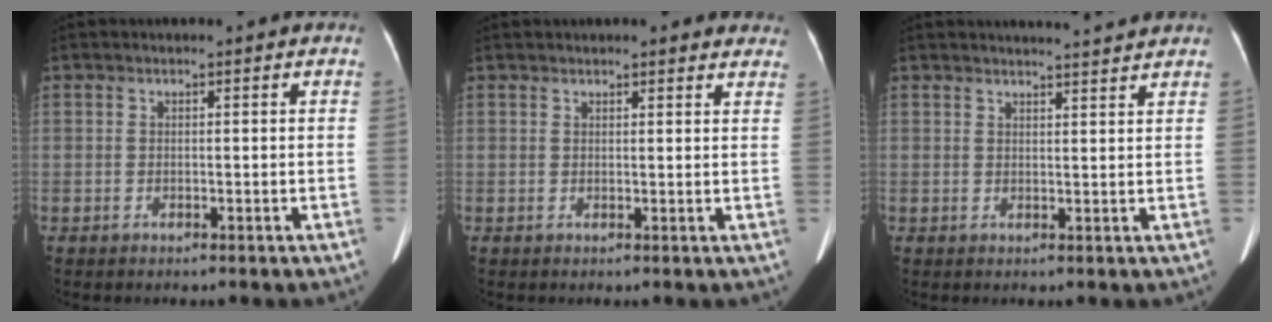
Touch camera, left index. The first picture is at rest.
{"total": 6.4, "force": [5.9, 1.6, 1.8], "torque": [0.000, 0.012, 0.054]}
{"total": 5.8, "force": [5.6, -0.3, 1.4], "torque": [-0.020, 0.009, 0.061]}